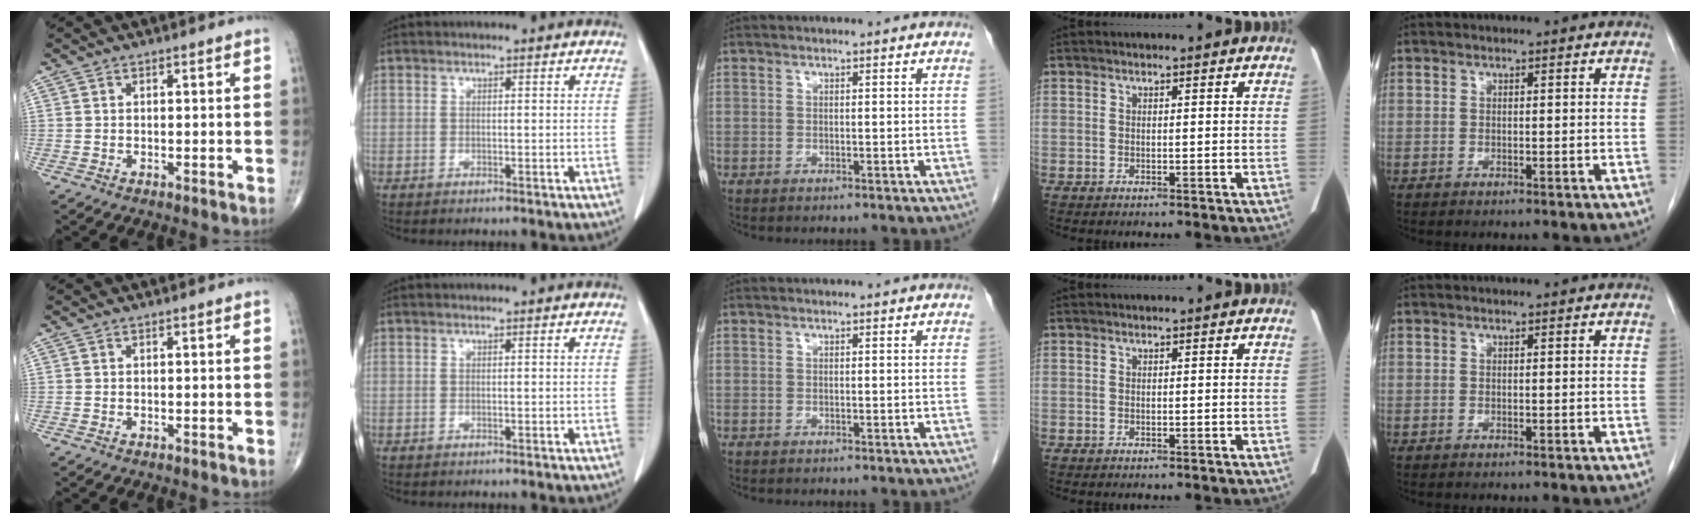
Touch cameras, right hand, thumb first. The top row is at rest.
{}